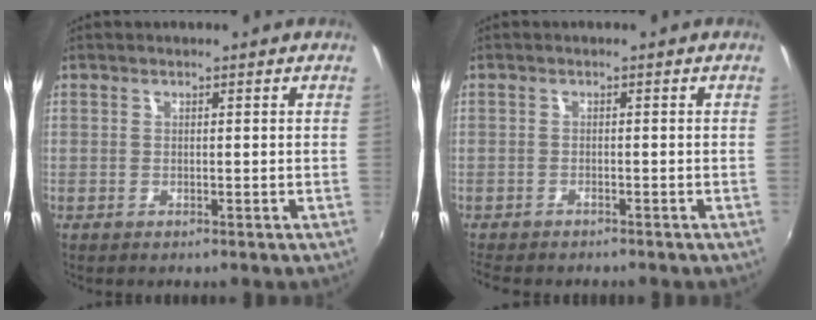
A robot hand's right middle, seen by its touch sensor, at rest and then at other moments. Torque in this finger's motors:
{"motor_torque": [1.06, -1.08, 0.19, 0.05]}